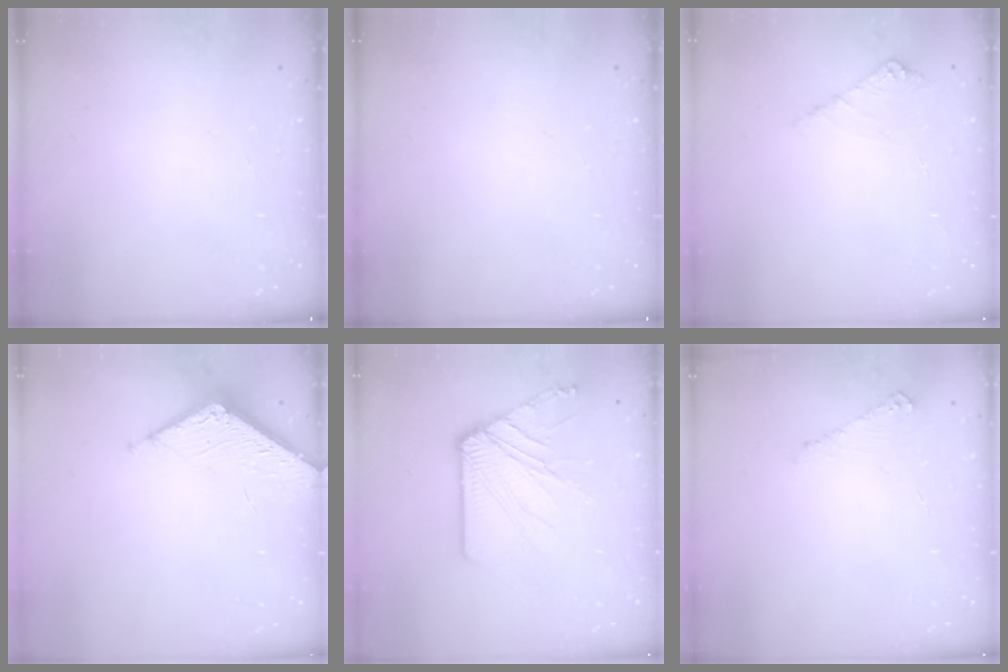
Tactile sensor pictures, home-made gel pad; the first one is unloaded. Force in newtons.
{"total": 0.0}
{"total": 4.3, "press": 4.3, "slide": 0.5}
{"total": 4.6, "press": 4.6, "slide": 0.5}
{"total": 11.5, "press": 11.5, "slide": 0.8}
{"total": 4.7, "press": 4.7, "slide": 0.7}